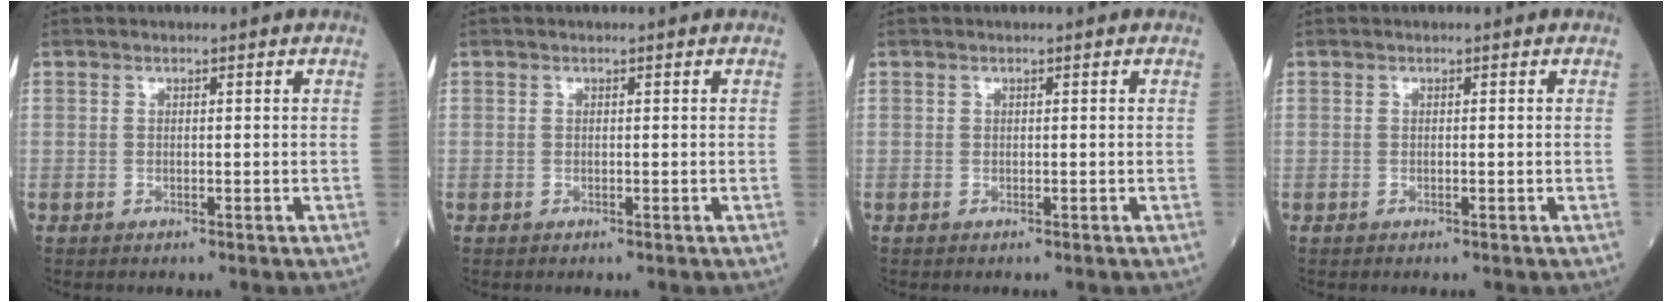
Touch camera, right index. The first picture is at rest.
{"total": 0.0}
{"total": 0.0}
{"total": 0.0}